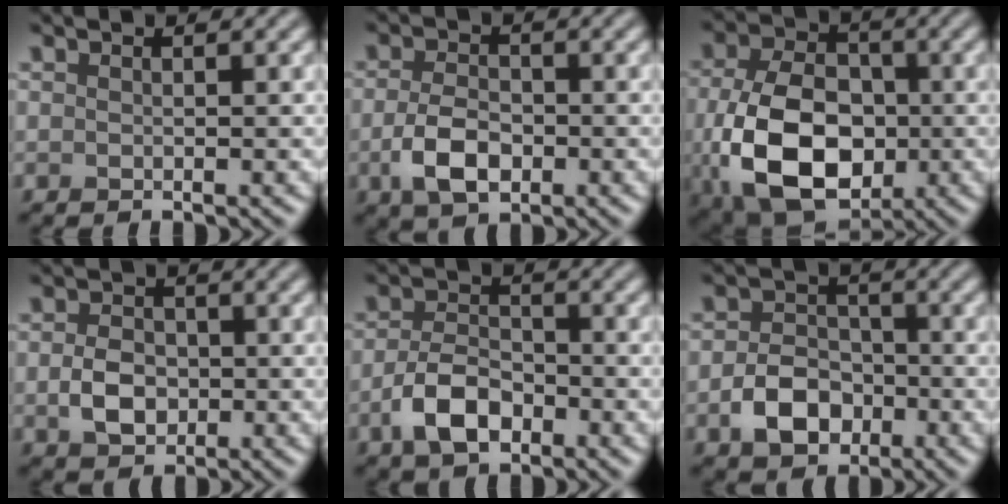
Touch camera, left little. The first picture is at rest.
{"total": 4.1, "force": [-1.4, 2.5, 3.0], "torque": [-0.066, -0.005, -0.030]}
{"total": 11.9, "force": [-2.1, 8.0, 8.6], "torque": [-0.186, -0.030, -0.034]}
{"total": 3.4, "force": [-0.7, 2.6, 2.2], "torque": [-0.042, -0.001, -0.017]}
{"total": 4.5, "force": [-2.3, 2.5, 3.0], "torque": [-0.061, 0.000, -0.048]}
{"total": 4.6, "force": [-2.0, 3.3, 2.5], "torque": [-0.044, 0.001, -0.040]}